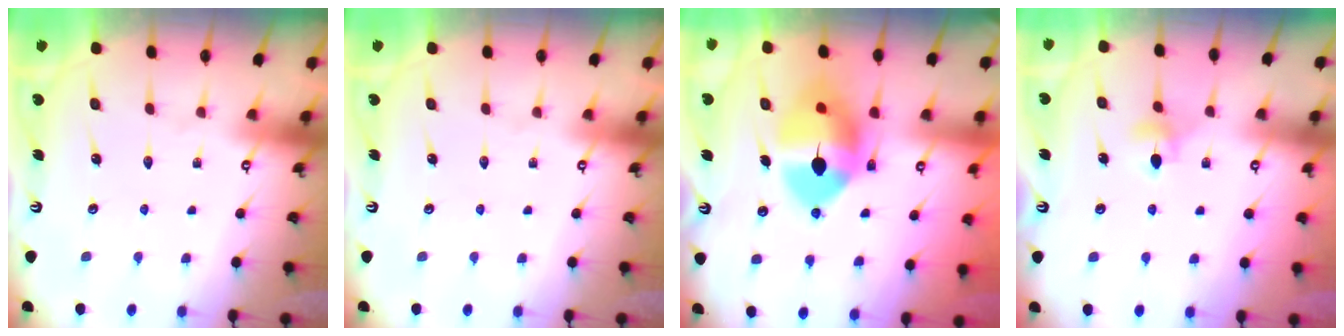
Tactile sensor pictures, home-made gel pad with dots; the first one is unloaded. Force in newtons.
{"total": 0.0}
{"total": 14.0, "press": 13.8, "slide": 2.4}
{"total": 4.0, "press": 3.9, "slide": 0.8}